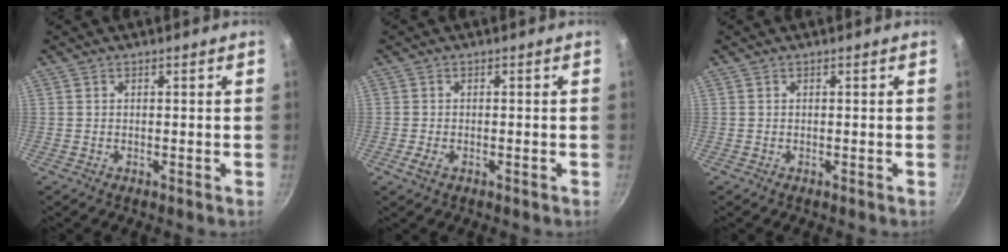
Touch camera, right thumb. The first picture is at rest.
{"total": 2.1, "force": [-0.9, 1.1, 1.5], "torque": [-0.033, 0.001, -0.018]}
{"total": 0.0}